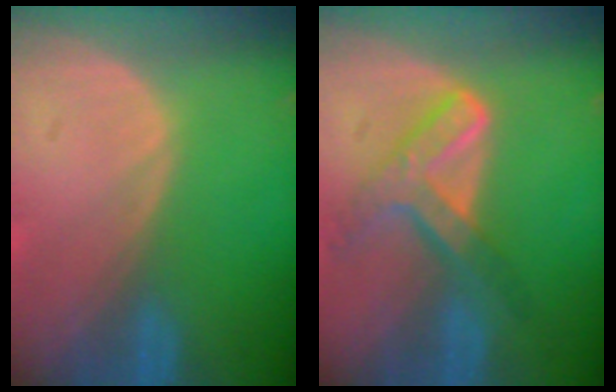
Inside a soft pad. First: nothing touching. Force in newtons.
{"total": 7.3, "press": 6.1, "slide": 4.0}